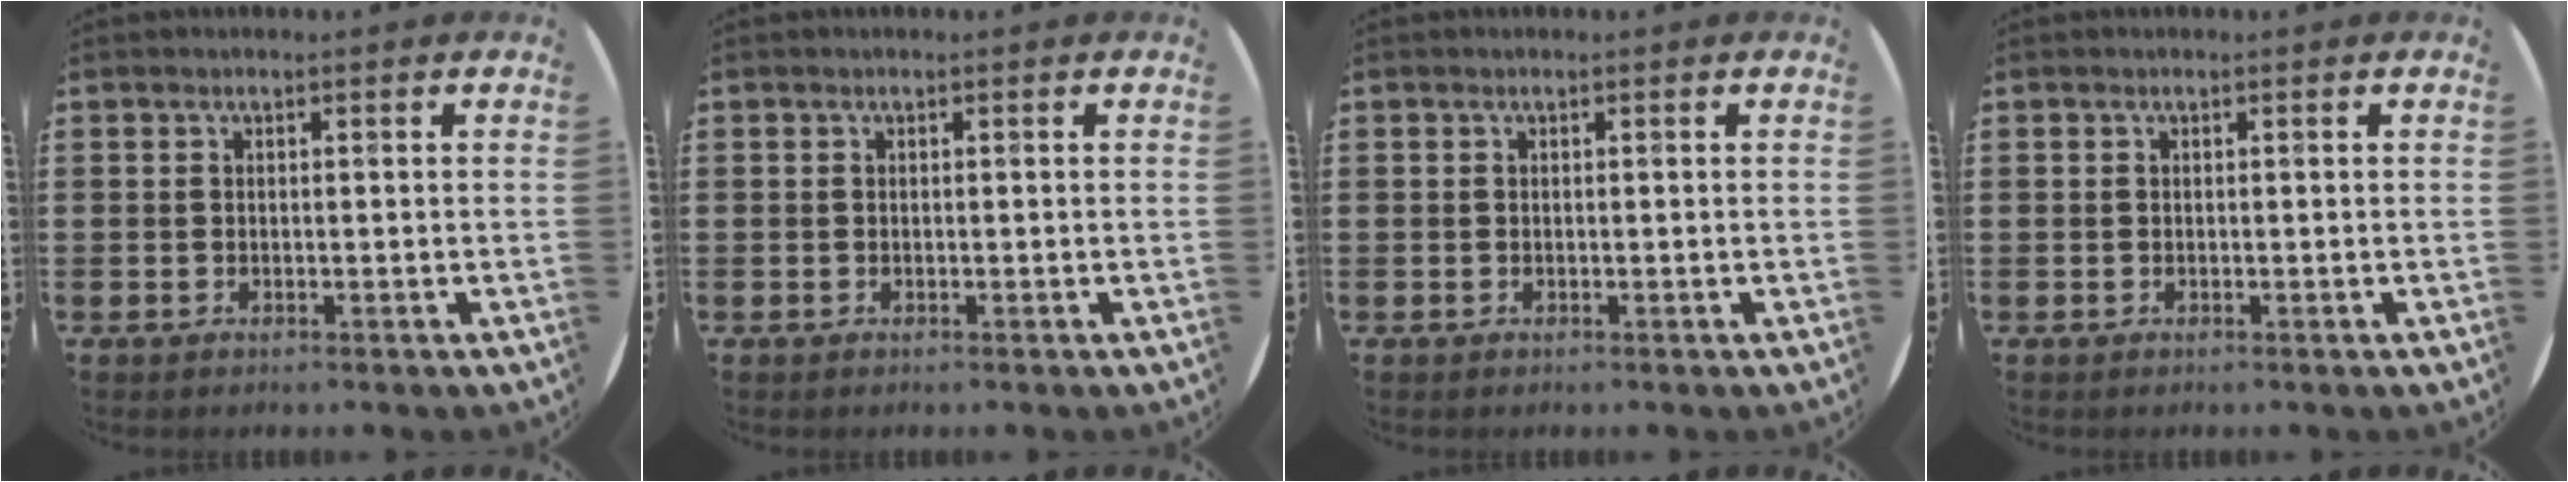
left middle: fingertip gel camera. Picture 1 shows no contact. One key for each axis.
{"total": 0.0}
{"total": 0.0}
{"total": 0.0}